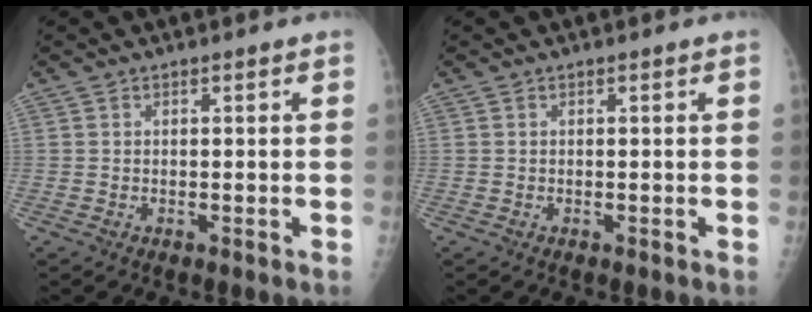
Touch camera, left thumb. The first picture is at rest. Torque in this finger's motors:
{"motor_torque": [-0.07, -0.07, 0.00, 0.00, 0.00]}